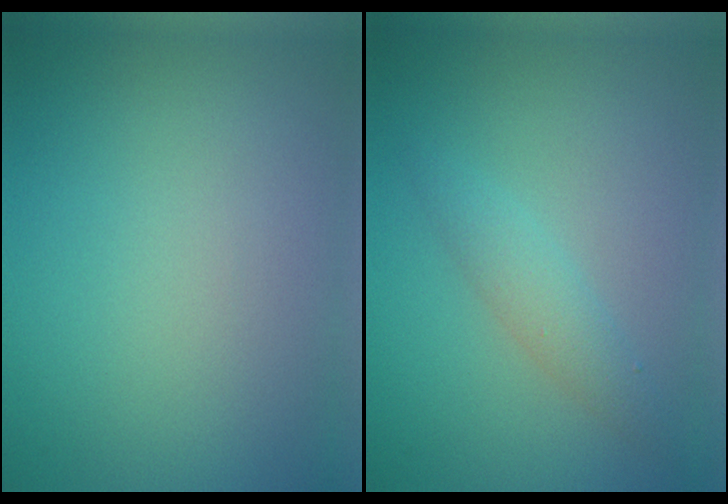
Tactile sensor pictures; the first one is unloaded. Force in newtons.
{"total": 1.9, "press": 1.9, "slide": 0.0}